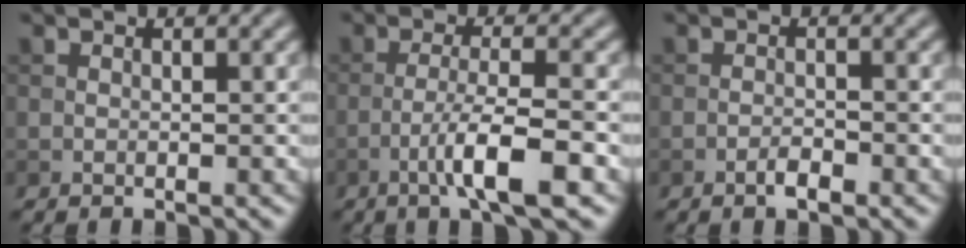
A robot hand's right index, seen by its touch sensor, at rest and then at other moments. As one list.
[{"total": 5.4, "force": [-2.4, 0.7, 4.7], "torque": [-0.082, 0.006, -0.046]}, {"total": 1.5, "force": [-0.9, 0.4, 1.1], "torque": [-0.020, 0.002, -0.019]}]